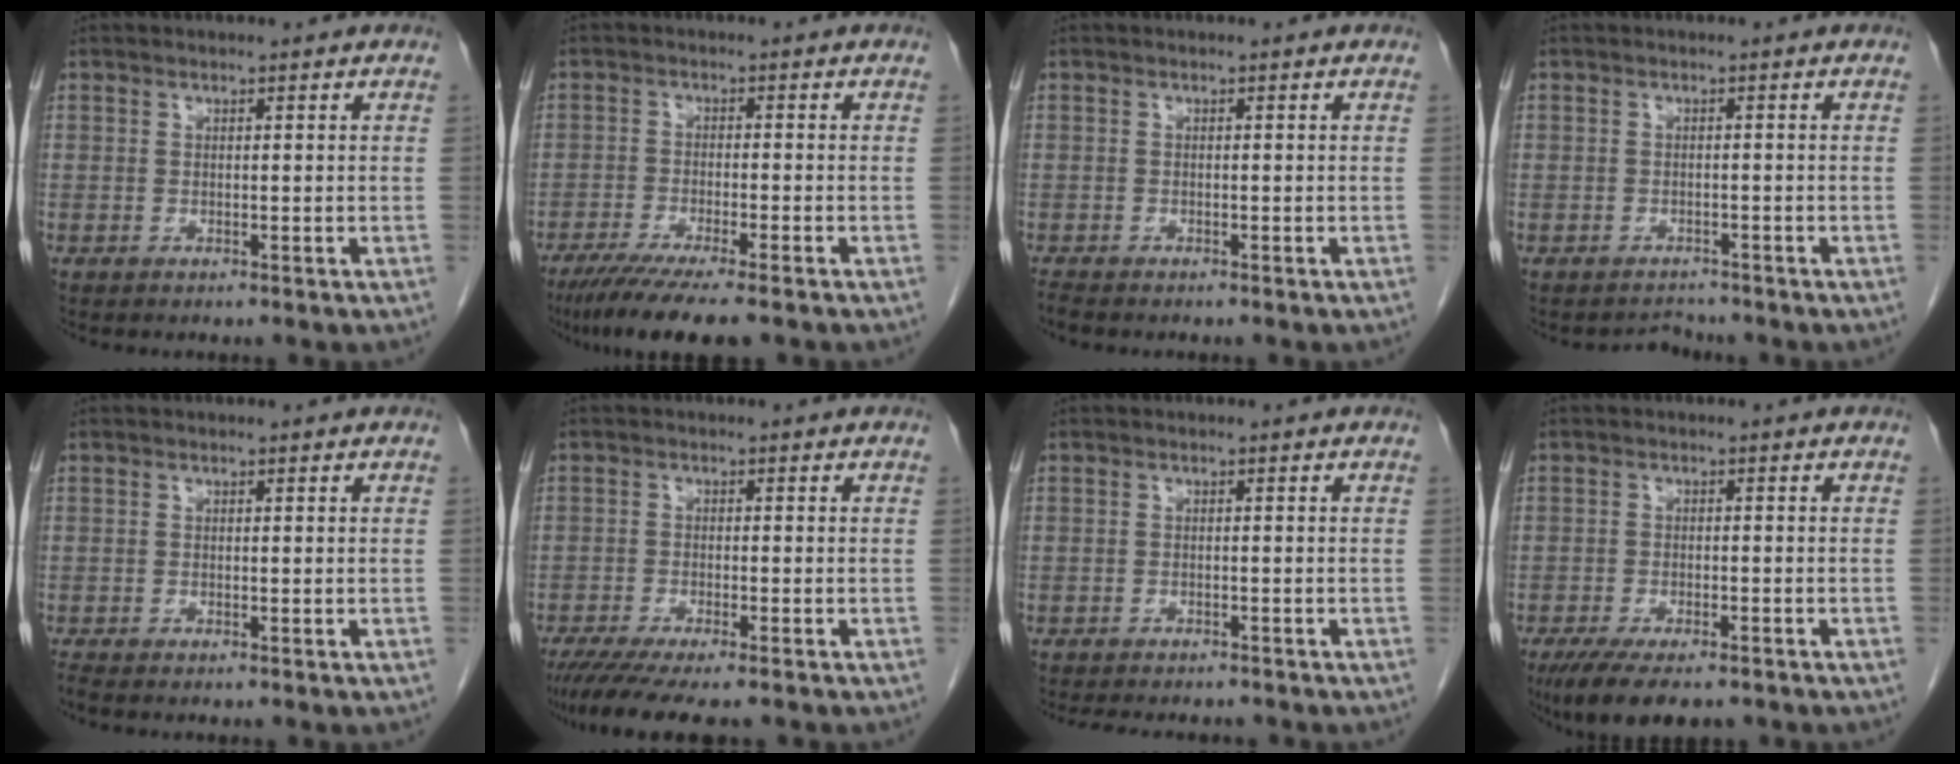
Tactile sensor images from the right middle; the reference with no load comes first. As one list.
[{"total": 9.2, "force": [-7.0, 0.2, 5.9], "torque": [-0.092, -0.023, -0.112]}, {"total": 1.4, "force": [-1.3, 0.3, 0.5], "torque": [-0.016, -0.005, -0.021]}, {"total": 1.7, "force": [-1.5, 0.6, -0.7], "torque": [0.002, -0.005, -0.025]}, {"total": 0.8, "force": [-0.8, -0.1, 0.2], "torque": [-0.012, -0.004, -0.016]}, {"total": 10.1, "force": [-8.2, 1.2, 5.7], "torque": [-0.083, -0.021, -0.129]}, {"total": 7.9, "force": [-7.0, 2.2, 2.9], "torque": [-0.042, -0.005, -0.091]}, {"total": 9.3, "force": [-7.0, 2.9, 5.4], "torque": [-0.083, -0.014, -0.107]}]